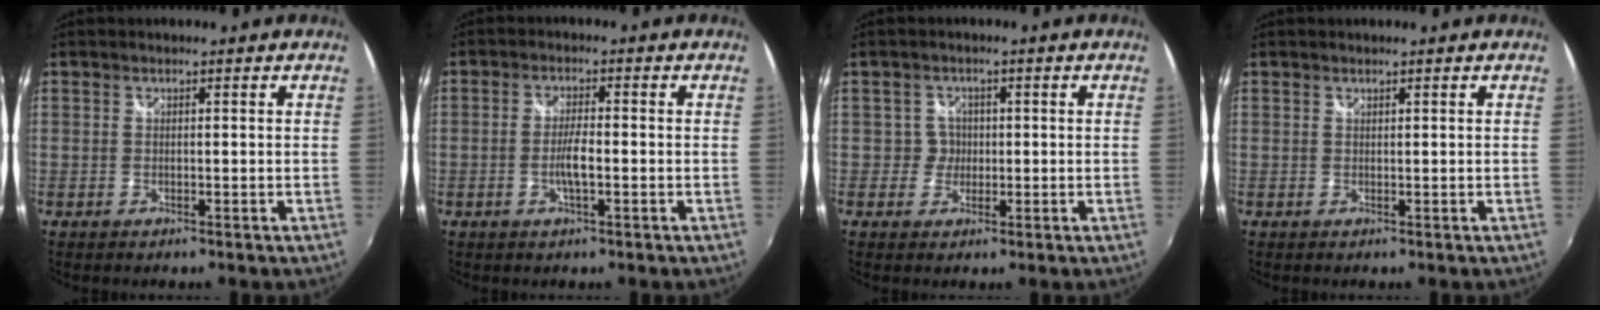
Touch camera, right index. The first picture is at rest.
{"total": 3.9, "force": [-1.2, 0.8, 3.7], "torque": [-0.073, -0.002, -0.022]}
{"total": 2.8, "force": [-0.3, 2.8, -0.2], "torque": [0.008, 0.011, -0.005]}
{"total": 0.0}